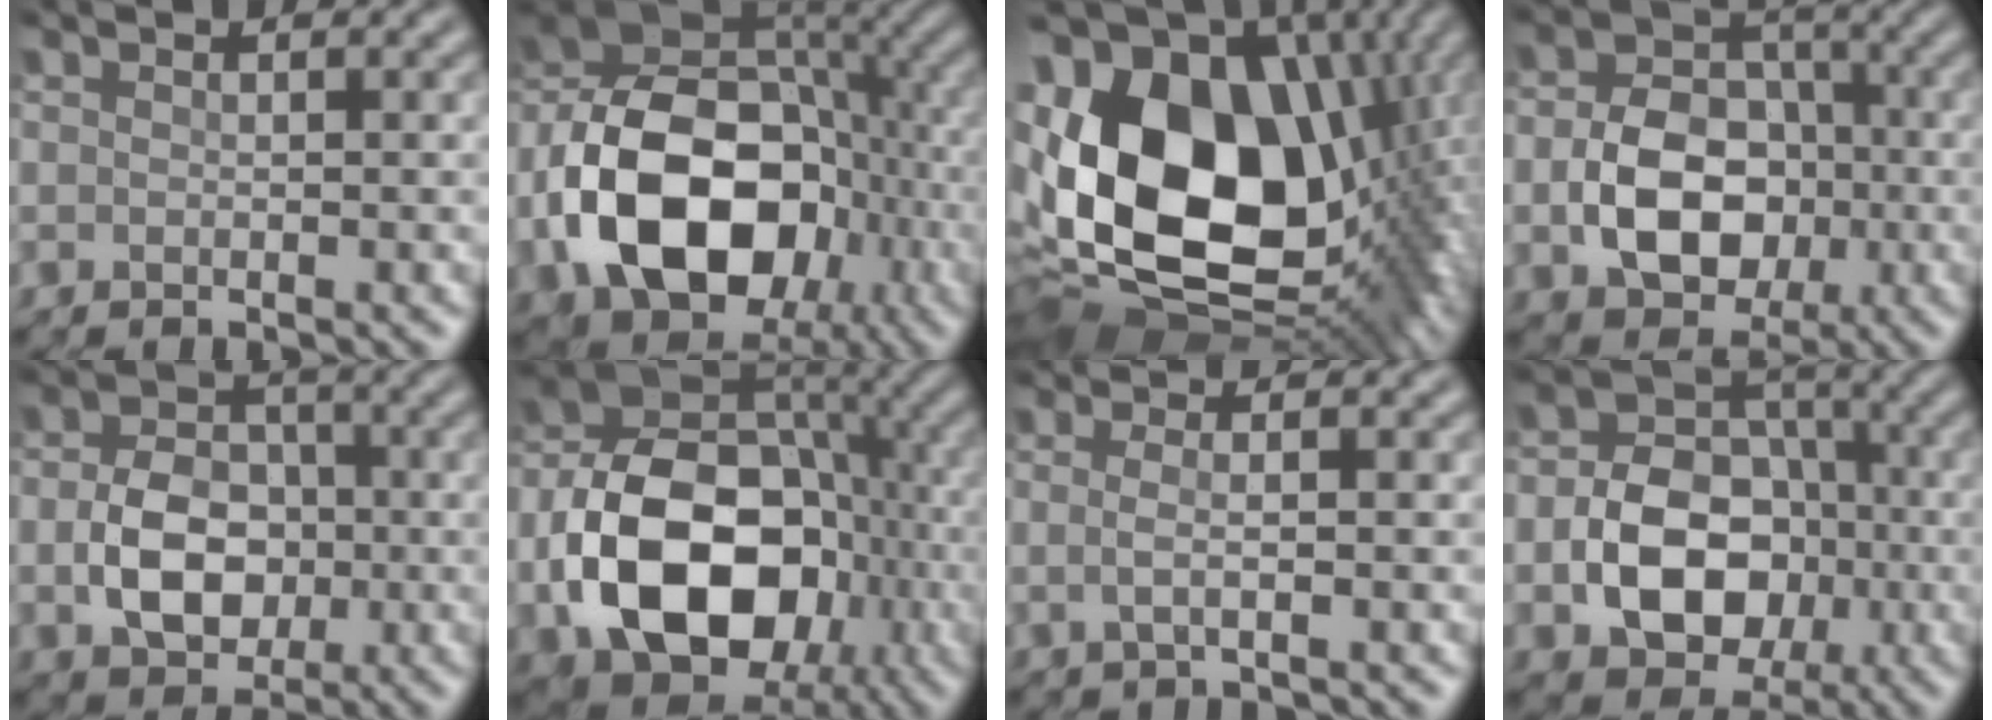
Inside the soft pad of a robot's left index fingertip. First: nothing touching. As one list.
[{"total": 15.3, "force": [-4.1, 10.5, 10.3], "torque": [-0.199, -0.006, -0.074]}, {"total": 20.1, "force": [0.6, 13.9, 14.6], "torque": [-0.309, -0.020, 0.048]}, {"total": 7.5, "force": [-1.9, 5.5, 4.8], "torque": [-0.085, 0.000, -0.029]}, {"total": 5.8, "force": [-1.1, 4.2, 3.9], "torque": [-0.081, 0.001, -0.016]}, {"total": 14.1, "force": [-3.9, 9.6, 9.6], "torque": [-0.170, -0.004, -0.078]}, {"total": 1.5, "force": [-0.1, -0.2, 1.5], "torque": [-0.044, -0.003, -0.002]}, {"total": 8.8, "force": [-2.3, 6.5, 5.5], "torque": [-0.099, -0.003, -0.043]}]